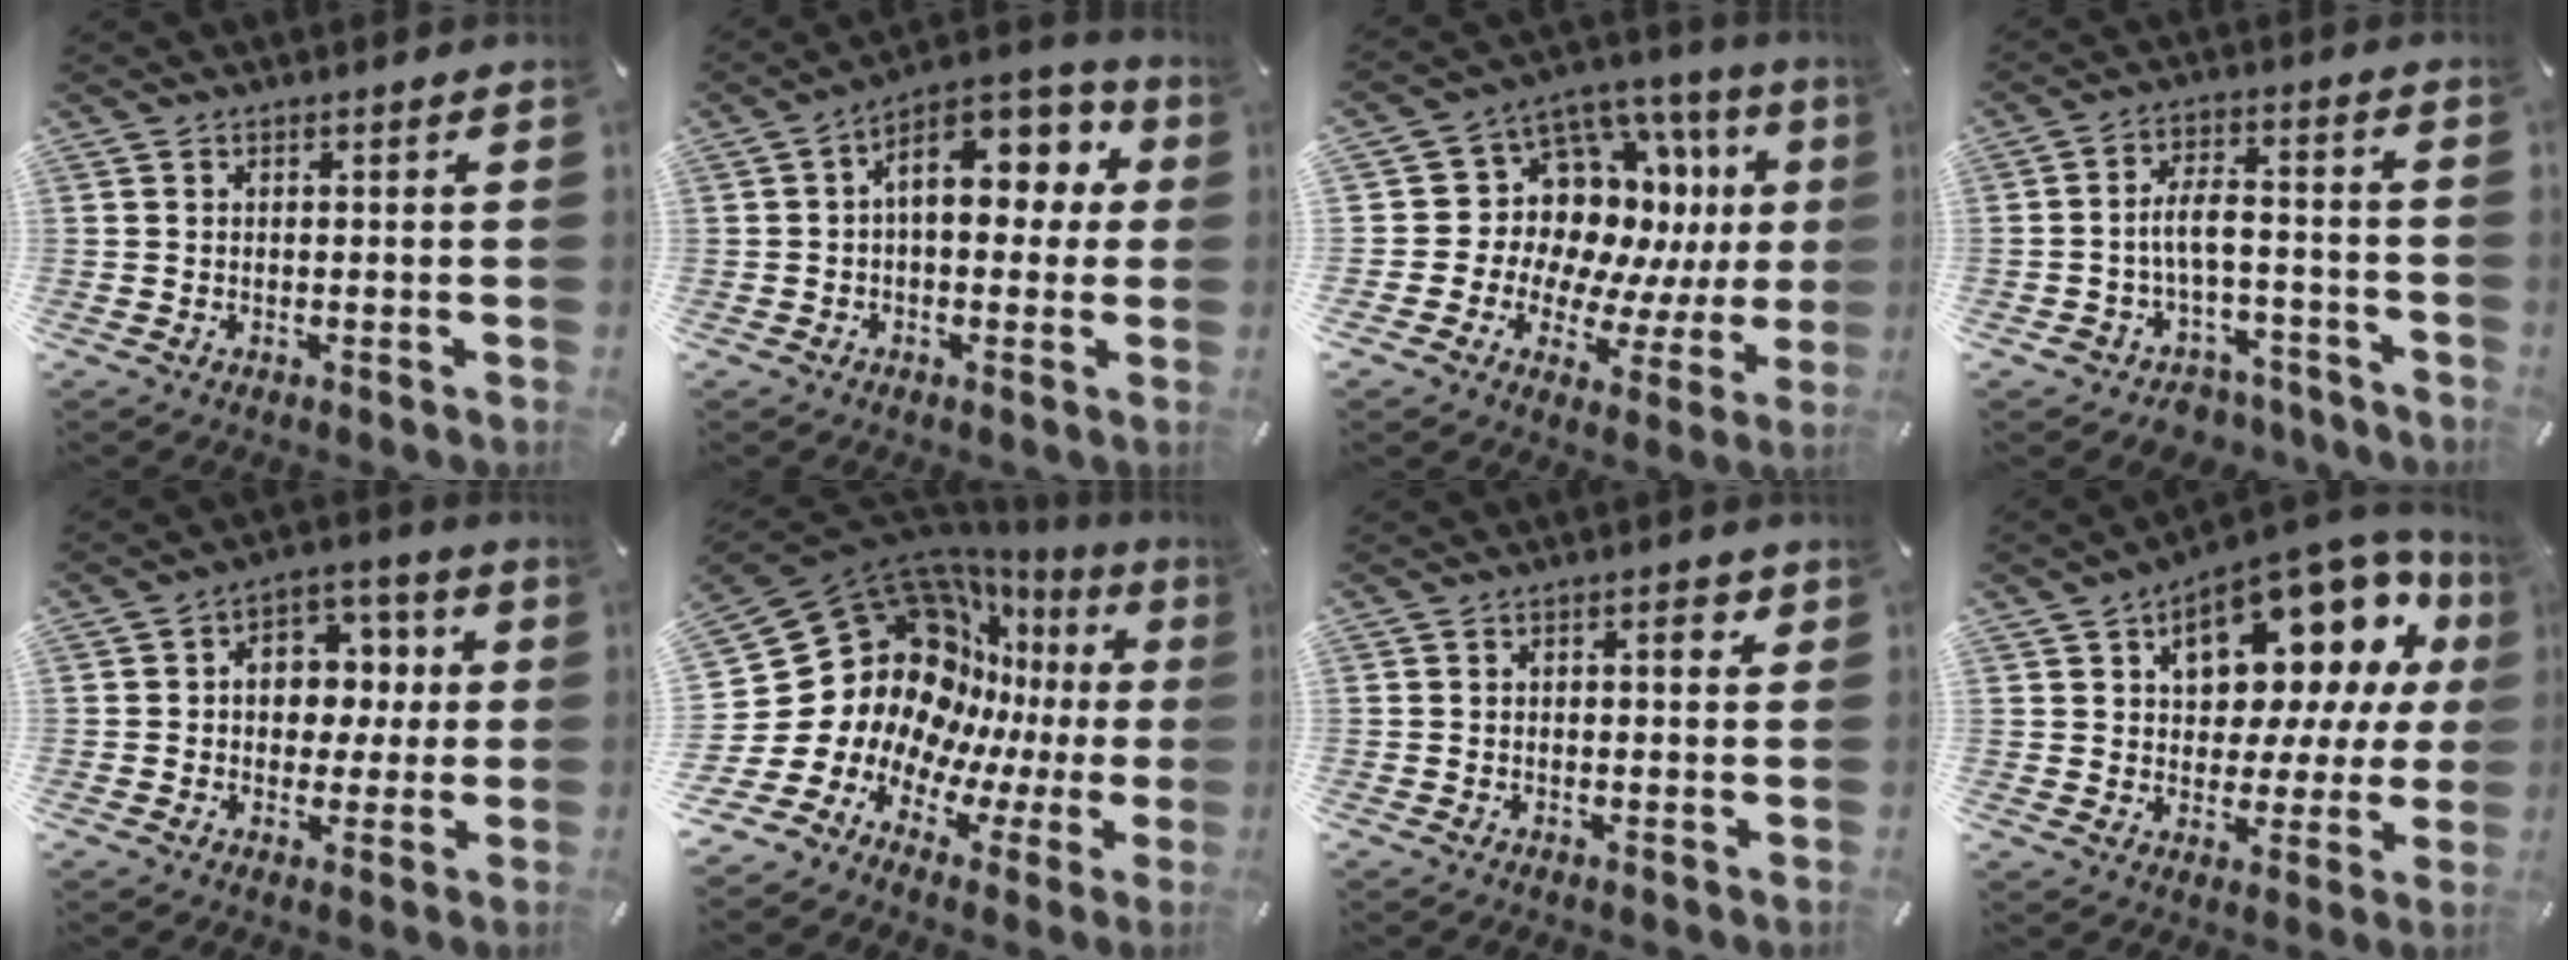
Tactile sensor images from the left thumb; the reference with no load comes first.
{"total": 13.2, "force": [4.1, 7.5, 10.0], "torque": [-0.139, -0.024, 0.070]}
{"total": 11.8, "force": [4.1, 9.8, 5.0], "torque": [-0.075, -0.076, 0.088]}
{"total": 8.0, "force": [-2.6, 5.6, 5.2], "torque": [-0.111, 0.015, -0.047]}
{"total": 8.9, "force": [0.0, 7.8, 4.2], "torque": [-0.053, 0.002, -0.001]}
{"total": 24.7, "force": [5.1, 19.4, 14.3], "torque": [-0.262, -0.099, 0.139]}
{"total": 2.8, "force": [0.5, 1.4, 2.4], "torque": [-0.032, 0.003, 0.002]}
{"total": 17.3, "force": [9.9, 9.7, 10.4], "torque": [-0.141, -0.083, 0.165]}